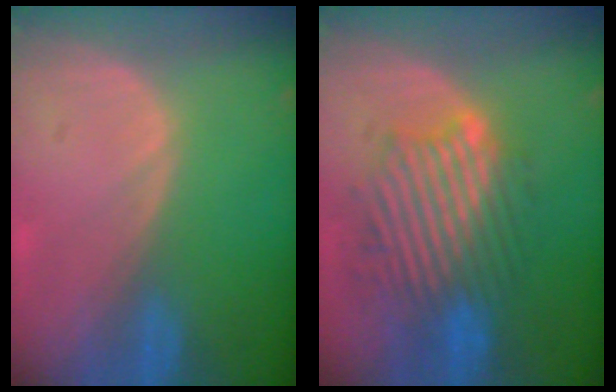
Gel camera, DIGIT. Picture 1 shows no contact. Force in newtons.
{"total": 10.1, "press": 9.7, "slide": 2.6}